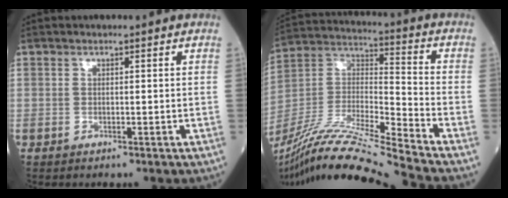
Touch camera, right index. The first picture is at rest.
{"total": 21.5, "force": [-19.1, -1.9, 9.8], "torque": [-0.217, -0.017, -0.350]}